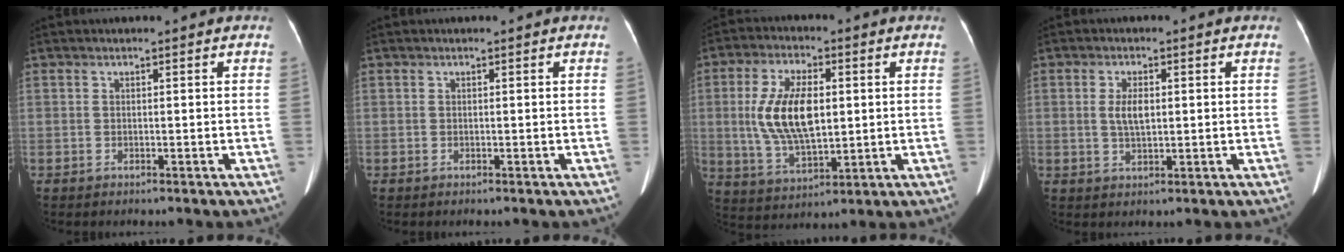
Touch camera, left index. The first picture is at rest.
{"total": 0.0}
{"total": 11.7, "force": [1.2, 5.0, 10.4], "torque": [-0.224, 0.009, 0.029]}
{"total": 3.5, "force": [0.4, 1.4, 3.2], "torque": [-0.068, 0.005, 0.012]}